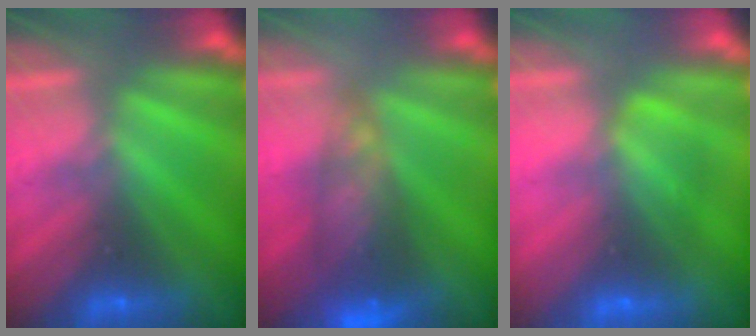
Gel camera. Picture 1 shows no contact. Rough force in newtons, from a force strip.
{"total": 7.1}
{"total": 2.7}